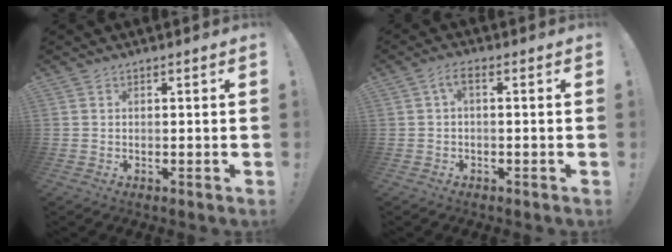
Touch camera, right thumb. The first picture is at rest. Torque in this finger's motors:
{"motor_torque": [-0.31, 0.39, -0.05, -0.19, 0.04]}